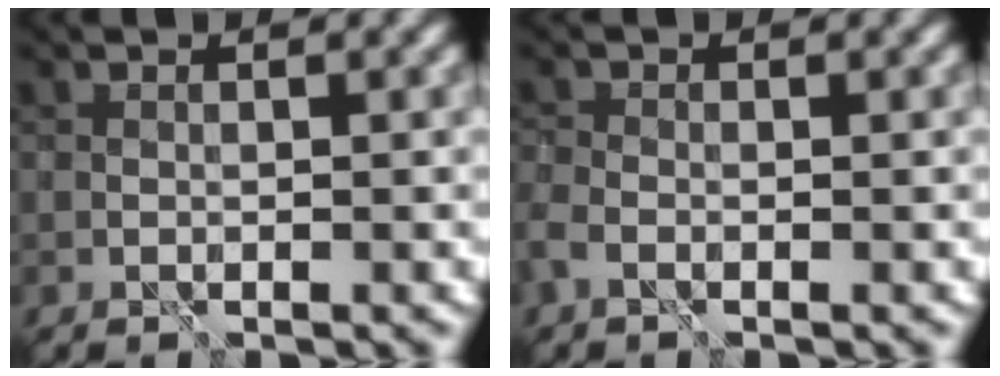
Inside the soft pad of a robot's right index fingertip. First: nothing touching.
{"total": 1.1, "force": [-0.7, 0.5, 0.5], "torque": [-0.016, -0.003, -0.018]}